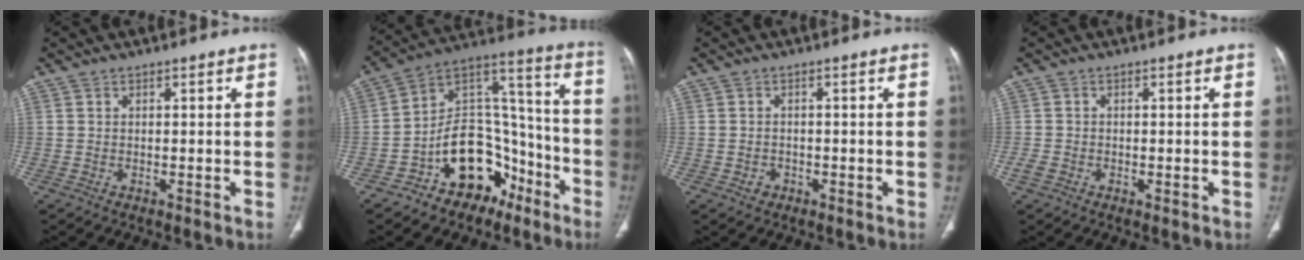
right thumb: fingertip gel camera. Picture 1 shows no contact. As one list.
[{"total": 18.0, "force": [-9.4, 12.0, 9.5], "torque": [-0.092, 0.110, -0.152]}, {"total": 1.7, "force": [-0.8, 1.4, 0.5], "torque": [-0.005, 0.009, -0.009]}, {"total": 2.2, "force": [-0.9, 1.5, 1.3], "torque": [-0.026, 0.003, -0.015]}]